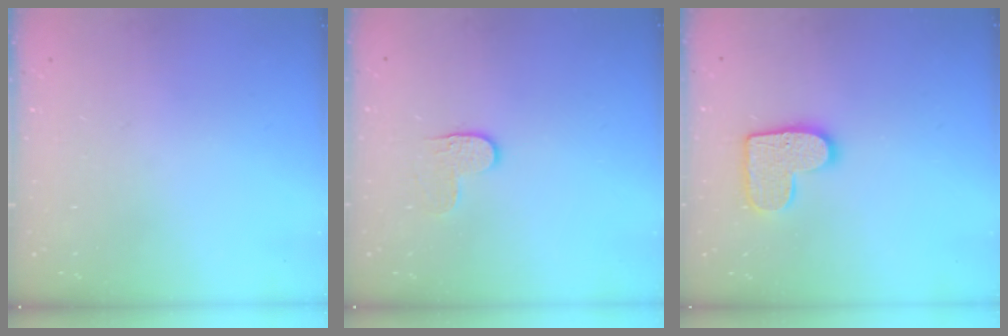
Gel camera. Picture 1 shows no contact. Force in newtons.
{"total": 4.2, "press": 4.2, "slide": 0.5}
{"total": 11.6, "press": 11.6, "slide": 0.6}